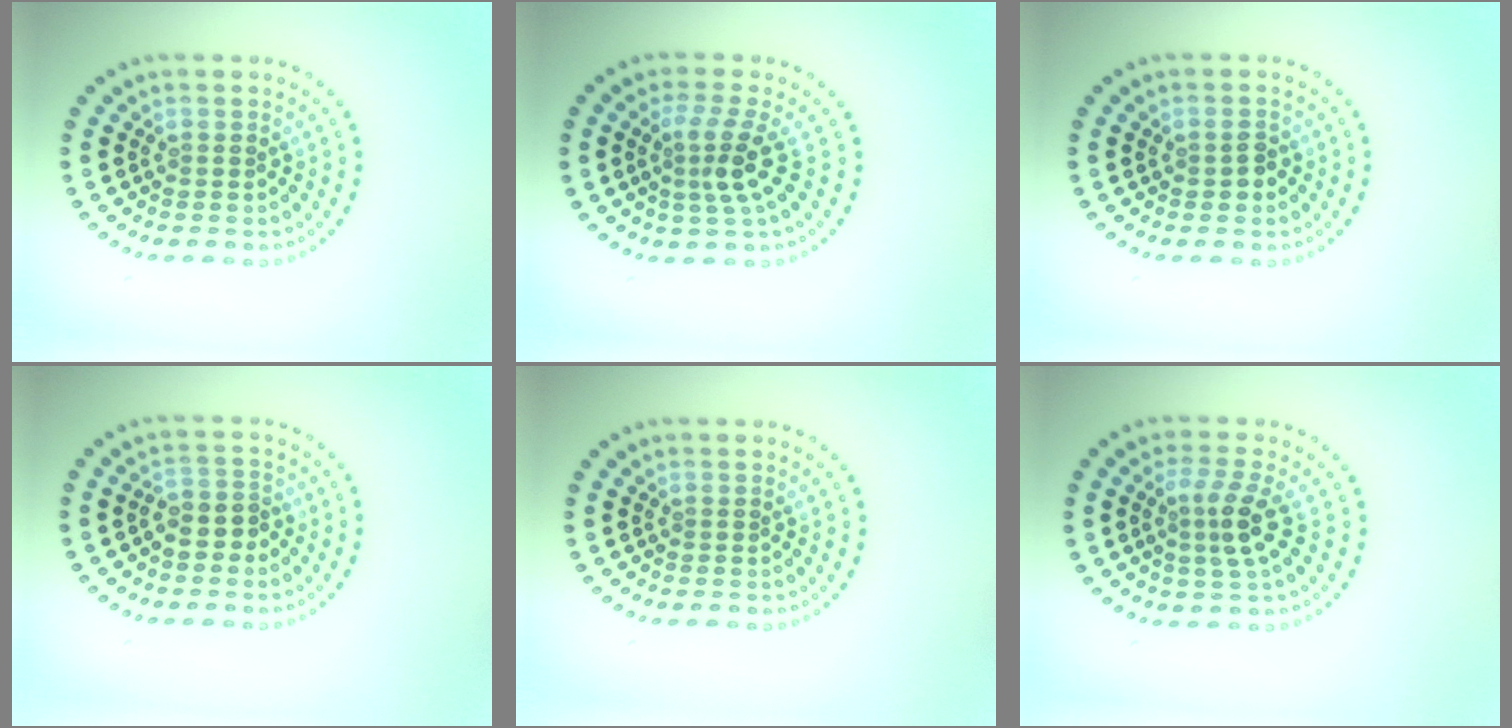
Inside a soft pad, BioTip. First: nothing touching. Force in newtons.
{"total": 3.1, "press": 2.2, "slide": 2.1}
{"total": 1.4, "press": 1.4, "slide": 0.1}
{"total": 1.7, "press": 1.5, "slide": 0.8}
{"total": 0.0}
{"total": 2.9, "press": 2.5, "slide": 1.4}